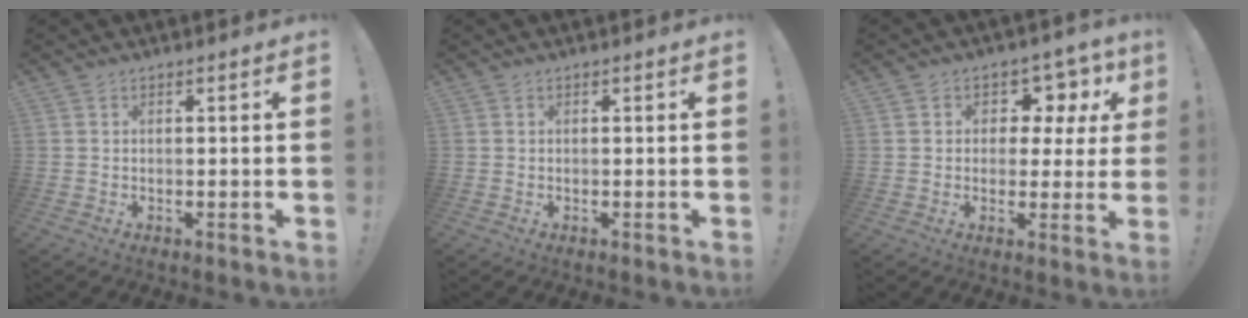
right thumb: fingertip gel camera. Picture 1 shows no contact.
{"total": 0.0}
{"total": 6.8, "force": [3.6, 5.1, 2.8], "torque": [-0.033, -0.031, 0.065]}